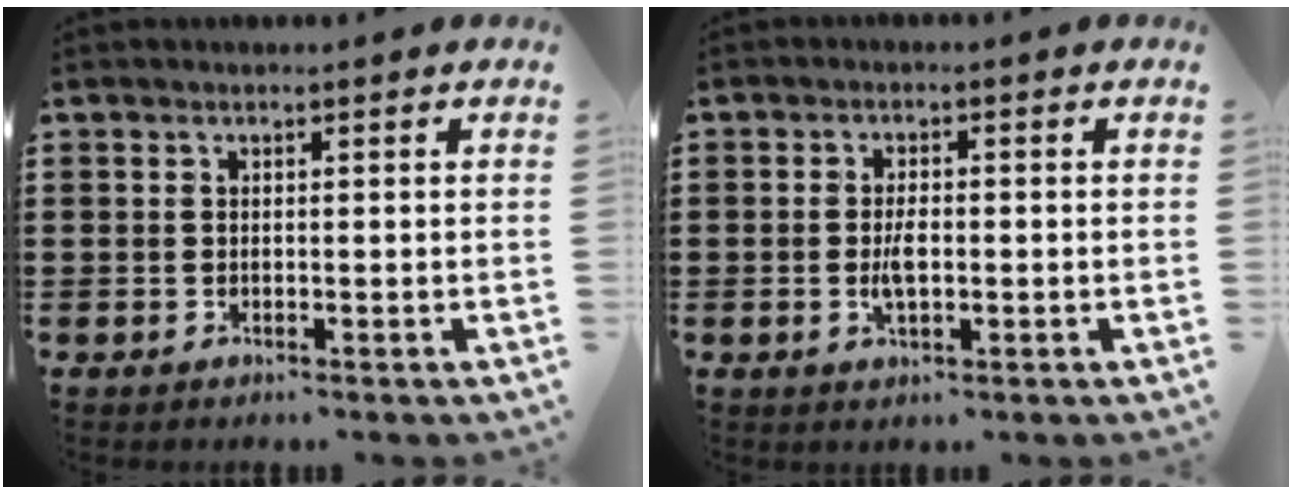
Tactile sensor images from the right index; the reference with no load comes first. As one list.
[{"total": 3.4, "force": [-0.5, 1.4, 3.1], "torque": [-0.064, -0.002, -0.010]}]